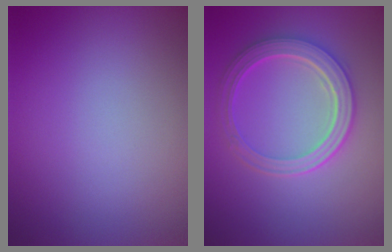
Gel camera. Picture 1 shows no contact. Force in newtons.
{"total": 4.9, "press": 4.0, "slide": 2.9}